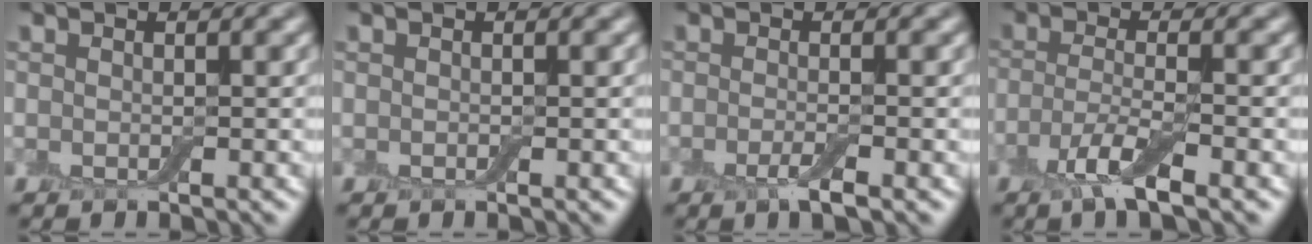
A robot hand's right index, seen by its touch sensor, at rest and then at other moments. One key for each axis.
{"total": 0.0}
{"total": 1.9, "fx": -0.9, "fy": 0.3, "fz": 1.6, "tx": -0.027, "ty": -0.003, "tz": -0.019}
{"total": 3.7, "fx": -1.9, "fy": 0.7, "fz": 3.1, "tx": -0.066, "ty": -0.006, "tz": -0.044}